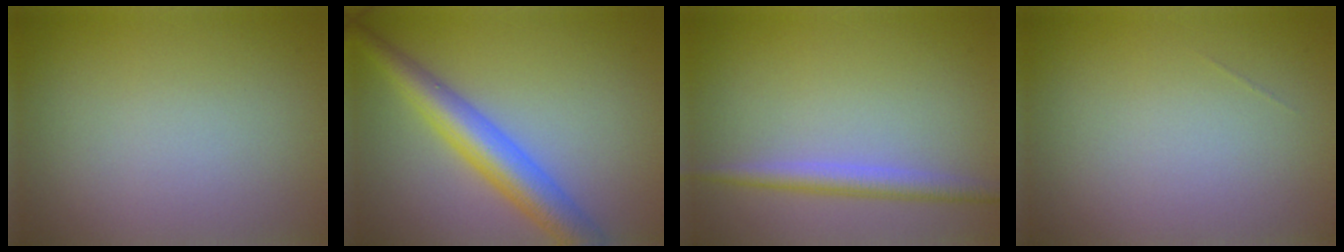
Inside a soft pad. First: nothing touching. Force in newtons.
{"total": 5.6, "press": 5.6, "slide": 0.2}
{"total": 2.4, "press": 2.4, "slide": 0.1}
{"total": 0.0}